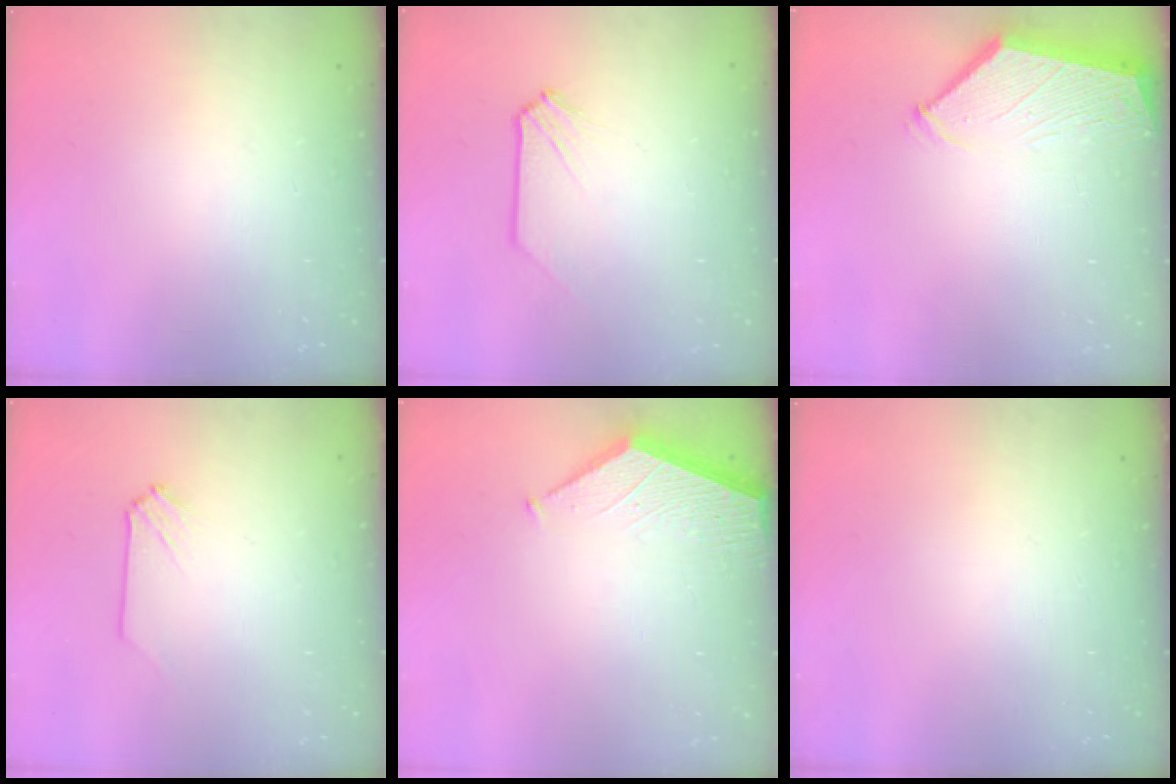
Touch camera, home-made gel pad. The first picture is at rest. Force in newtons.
{"total": 0.0}
{"total": 3.2, "press": 3.2, "slide": 0.4}
{"total": 0.0}
{"total": 3.6, "press": 3.6, "slide": 0.4}
{"total": 0.0}